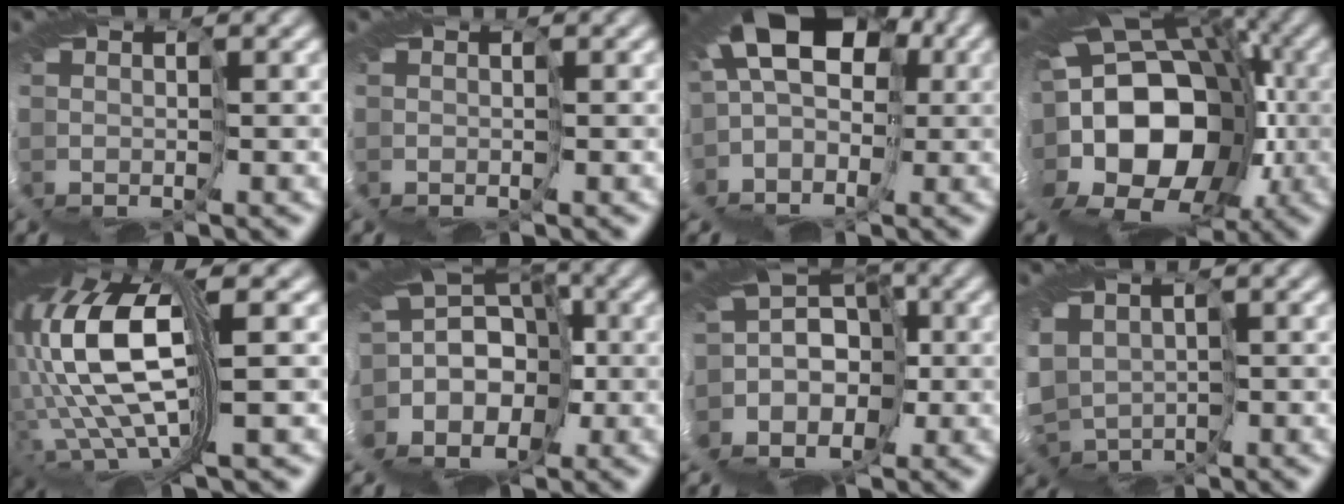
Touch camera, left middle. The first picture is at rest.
{"total": 0.0}
{"total": 9.1, "force": [-0.7, 5.9, 6.9], "torque": [-0.135, 0.034, -0.041]}
{"total": 13.8, "force": [-2.8, 9.8, 9.3], "torque": [-0.155, 0.018, -0.068]}
{"total": 10.5, "force": [0.3, 2.3, 10.2], "torque": [-0.259, 0.010, 0.018]}
{"total": 8.9, "force": [-3.2, 6.8, 4.8], "torque": [-0.113, 0.032, -0.072]}
{"total": 8.5, "force": [-5.0, 6.0, 3.3], "torque": [-0.083, 0.014, -0.093]}
{"total": 3.9, "force": [-1.4, 2.8, 2.3], "torque": [-0.098, -0.019, -0.015]}